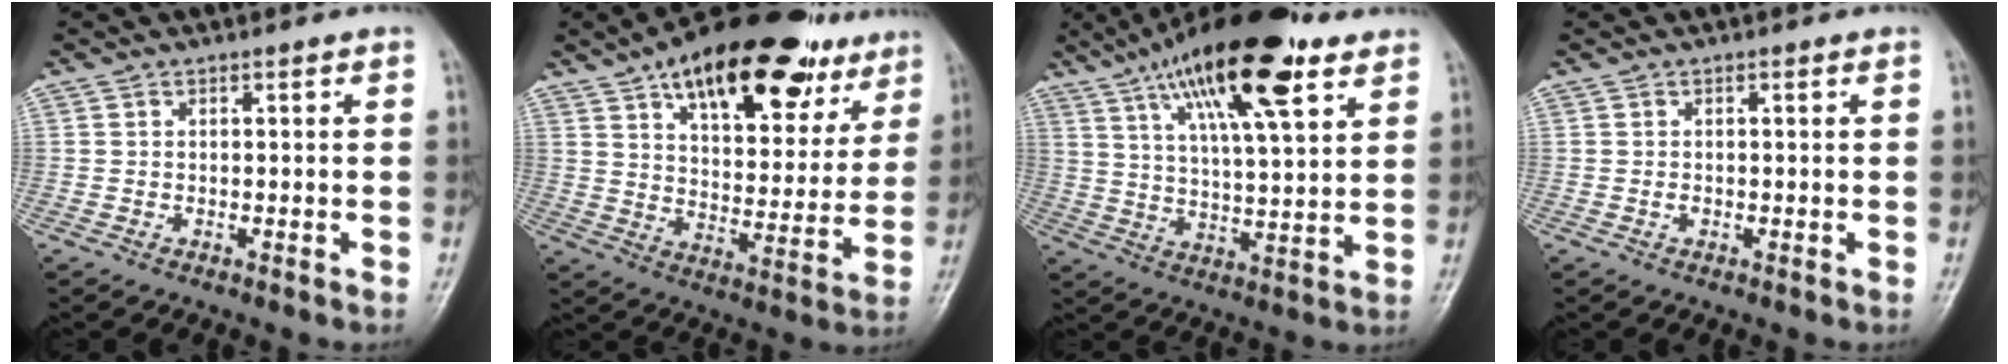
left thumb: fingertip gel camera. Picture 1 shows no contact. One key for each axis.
{"total": 26.5, "fx": 16.0, "fy": 12.0, "fz": 17.3, "tx": -0.219, "ty": -0.028, "tz": 0.240}
{"total": 21.5, "fx": 11.8, "fy": 6.4, "fz": 16.8, "tx": -0.267, "ty": -0.021, "tz": 0.197}
{"total": 0.7, "fx": 0.0, "fy": 0.5, "fz": 0.5, "tx": -0.006, "ty": 0.001, "tz": -0.002}